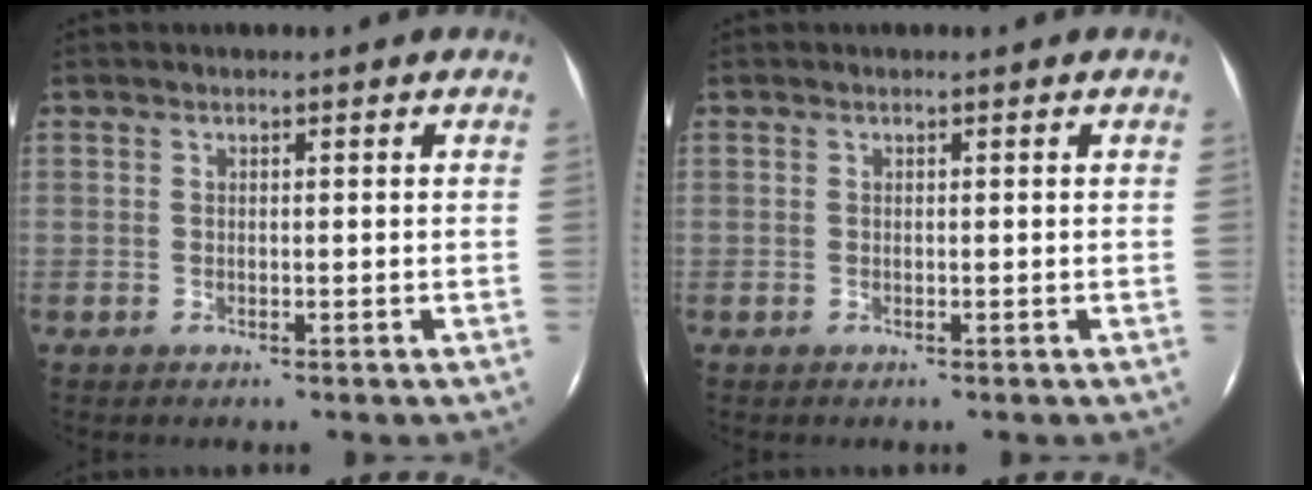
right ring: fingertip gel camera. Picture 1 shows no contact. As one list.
[{"total": 0.0}]